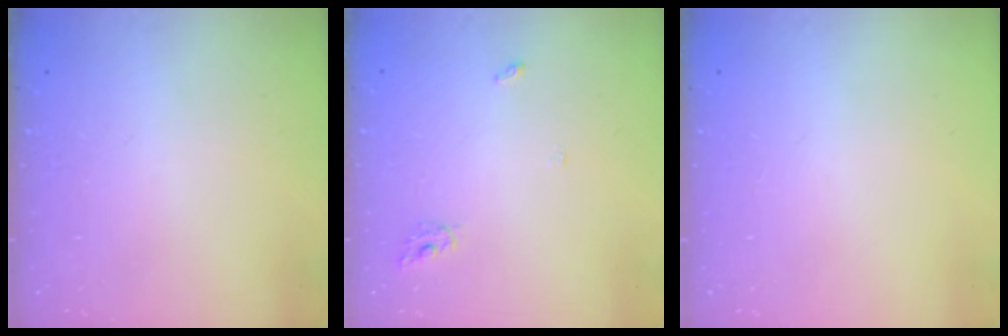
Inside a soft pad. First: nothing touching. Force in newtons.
{"total": 3.3, "press": 3.3, "slide": 0.2}
{"total": 0.0}